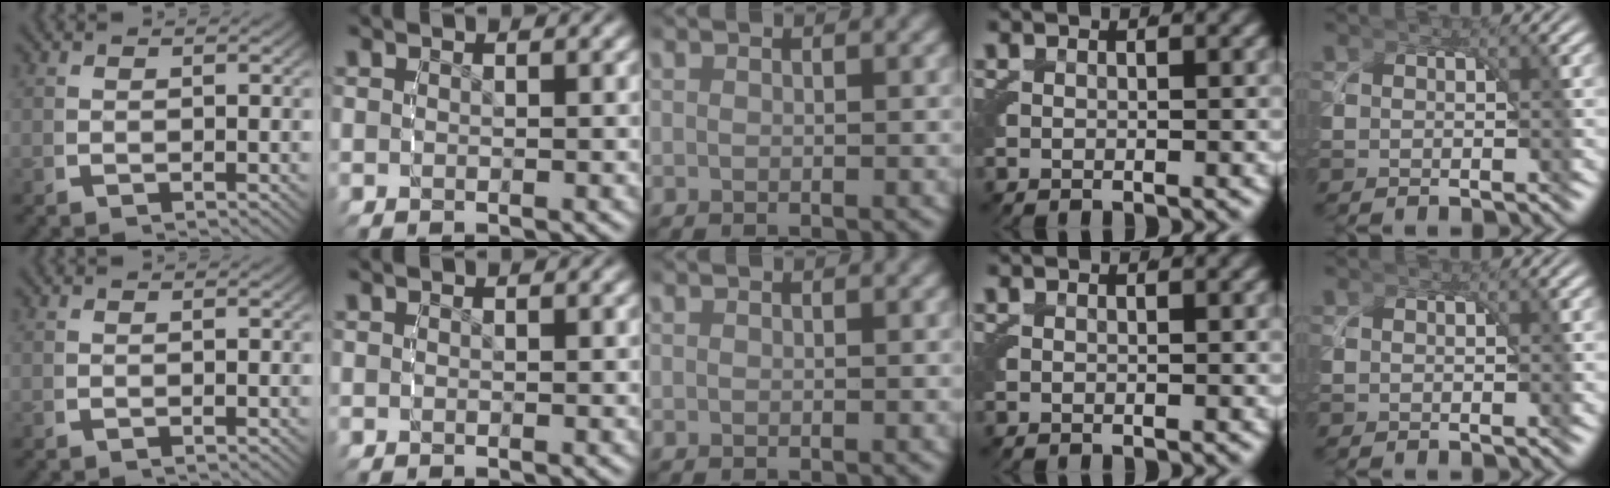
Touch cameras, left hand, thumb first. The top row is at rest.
{}